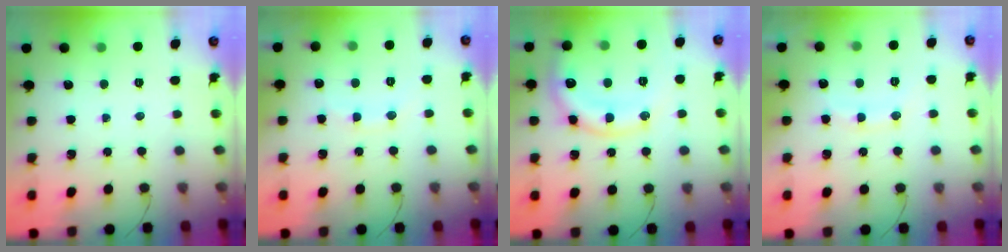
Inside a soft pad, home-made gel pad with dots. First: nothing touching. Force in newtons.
{"total": 7.7, "press": 7.6, "slide": 1.4}
{"total": 14.3, "press": 14.3, "slide": 1.3}
{"total": 8.8, "press": 8.8, "slide": 1.0}